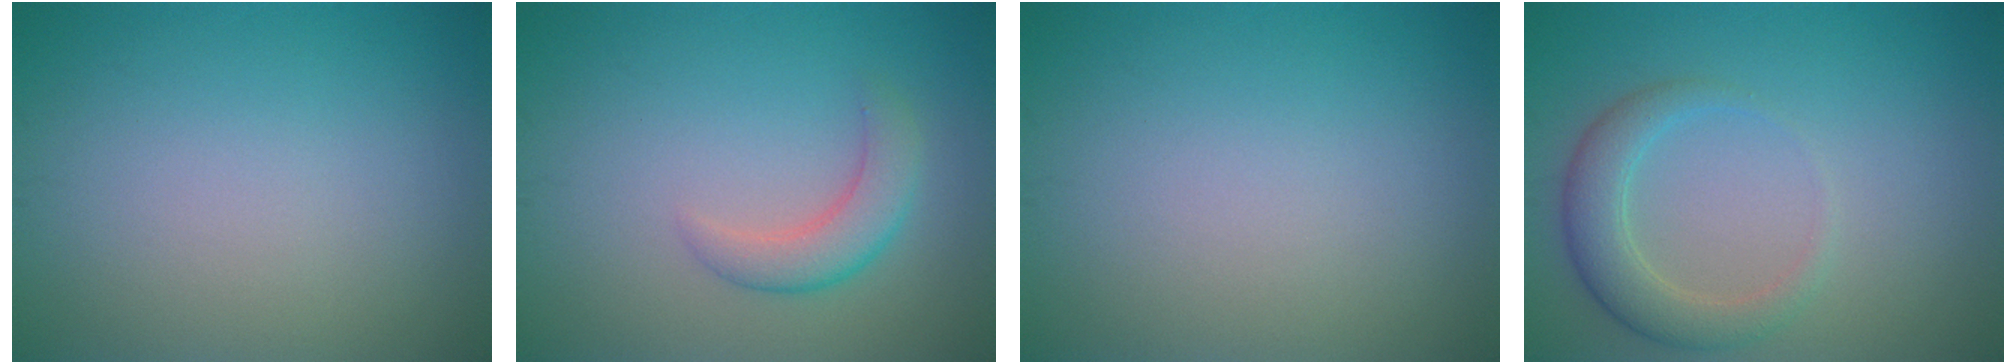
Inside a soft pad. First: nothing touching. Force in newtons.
{"total": 2.8, "press": 2.8, "slide": 0.2}
{"total": 0.0}
{"total": 3.2, "press": 3.2, "slide": 0.2}